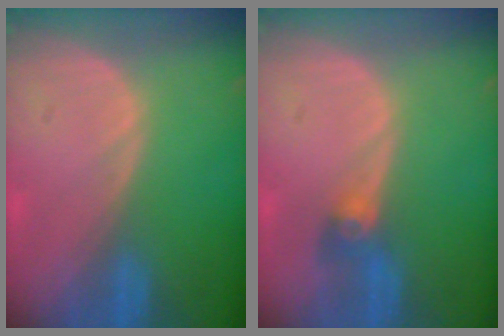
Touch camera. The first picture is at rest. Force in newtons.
{"total": 3.0, "press": 2.6, "slide": 1.5}